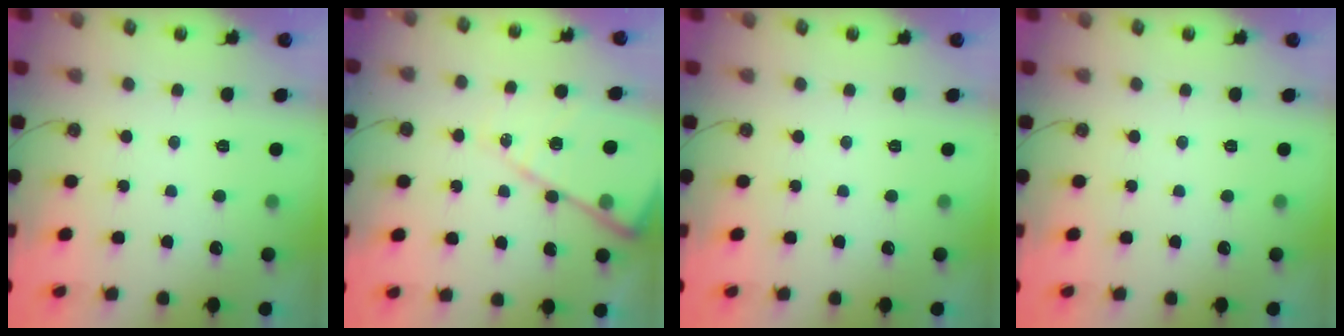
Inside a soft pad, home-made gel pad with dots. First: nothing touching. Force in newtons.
{"total": 14.8, "press": 14.7, "slide": 1.7}
{"total": 0.0}
{"total": 0.0}